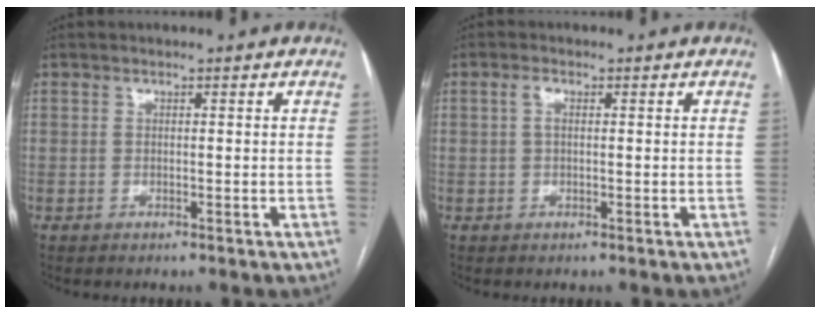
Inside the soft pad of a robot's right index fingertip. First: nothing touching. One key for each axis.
{"total": 1.6, "fx": 0.4, "fy": 0.7, "fz": 1.4, "tx": -0.031, "ty": 0.007, "tz": 0.007}